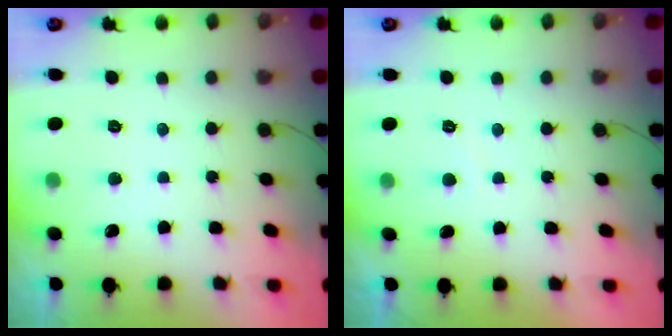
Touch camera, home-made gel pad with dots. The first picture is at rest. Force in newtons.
{"total": 0.8, "press": 0.7, "slide": 0.3}